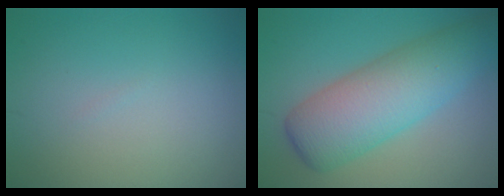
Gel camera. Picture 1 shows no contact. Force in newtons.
{"total": 6.7, "press": 6.7, "slide": 0.1}